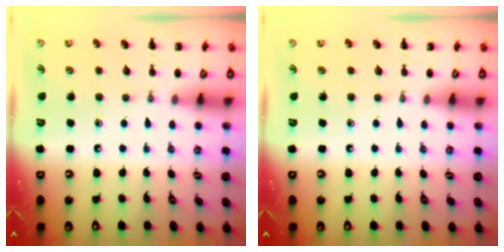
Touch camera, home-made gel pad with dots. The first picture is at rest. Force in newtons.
{"total": 0.0}